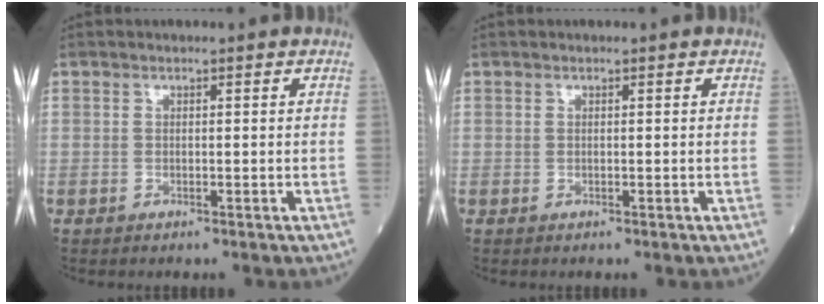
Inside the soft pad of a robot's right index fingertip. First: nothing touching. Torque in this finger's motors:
{"motor_torque": [0.00, 0.00, 0.00, 0.00]}